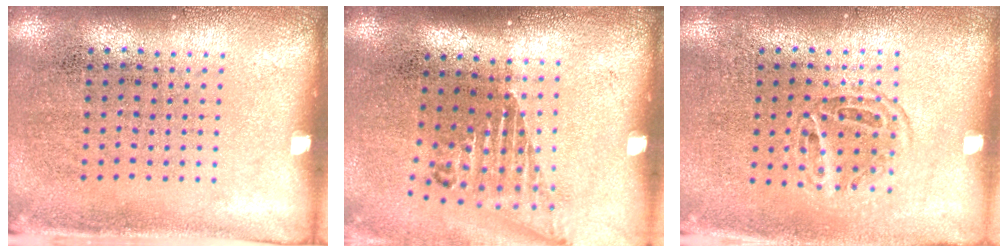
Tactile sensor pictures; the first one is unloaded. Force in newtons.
{"total": 1.6, "press": 1.2, "slide": 1.1}
{"total": 1.2, "press": 1.0, "slide": 0.6}